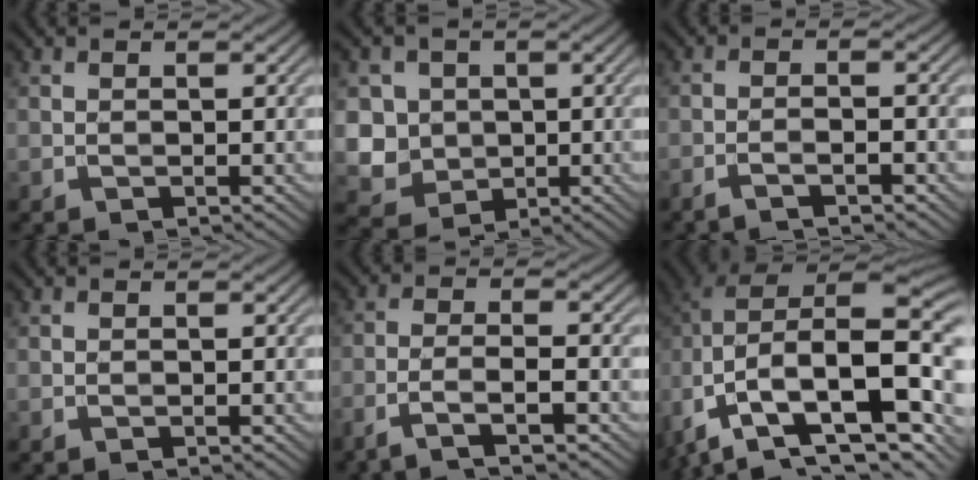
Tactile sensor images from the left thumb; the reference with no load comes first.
{"total": 6.0, "force": [0.3, 5.7, 1.9], "torque": [-0.058, -0.012, -0.010]}
{"total": 2.6, "force": [-2.0, 0.3, 1.7], "torque": [-0.032, 0.004, -0.043]}
{"total": 0.0}
{"total": 5.3, "force": [-3.5, 1.0, 3.8], "torque": [-0.069, 0.007, -0.074]}
{"total": 17.7, "force": [-8.1, 9.9, 12.2], "torque": [-0.226, -0.012, -0.108]}